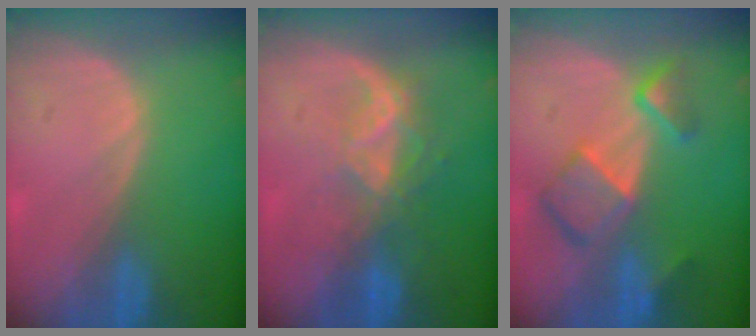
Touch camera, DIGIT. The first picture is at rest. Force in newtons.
{"total": 6.6, "press": 5.7, "slide": 3.4}
{"total": 7.8, "press": 6.7, "slide": 3.9}